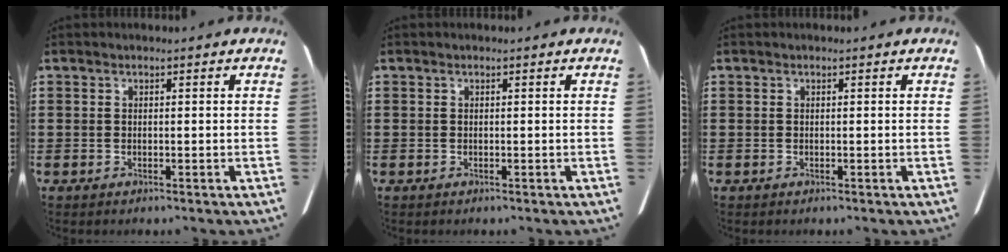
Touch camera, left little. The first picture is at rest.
{"total": 0.0}
{"total": 0.0}